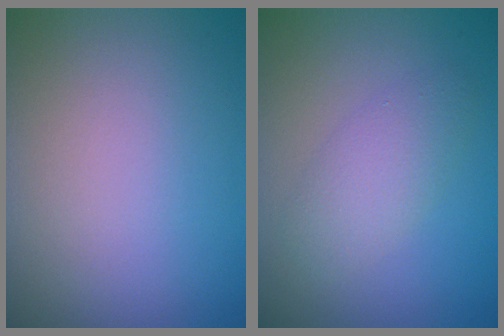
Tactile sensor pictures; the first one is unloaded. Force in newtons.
{"total": 2.7, "press": 2.7, "slide": 0.1}